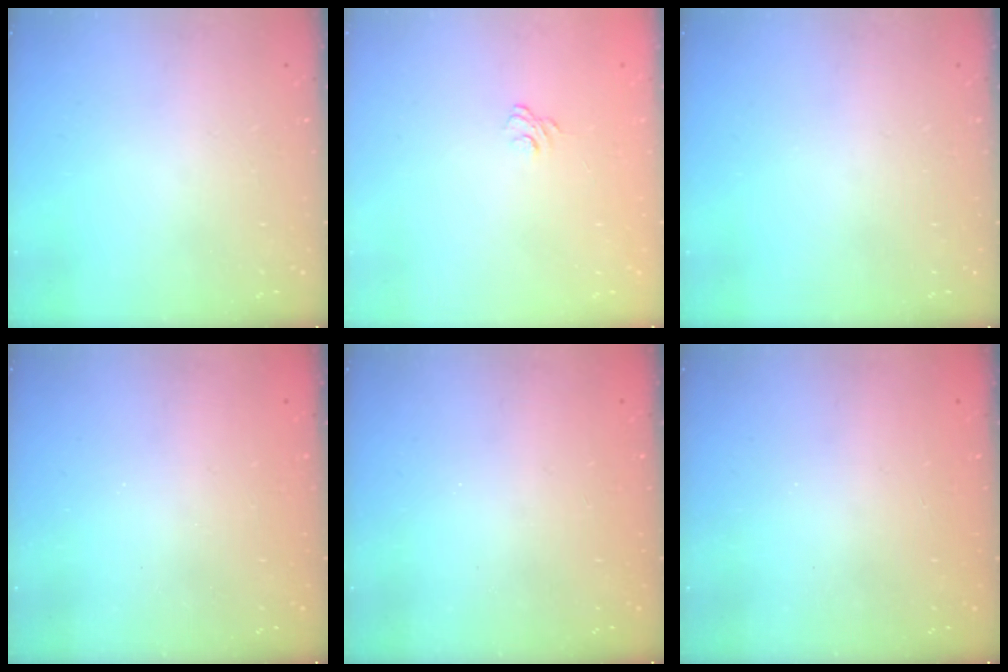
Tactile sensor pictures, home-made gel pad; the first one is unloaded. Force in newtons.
{"total": 3.7, "press": 3.5, "slide": 1.2}
{"total": 0.0}
{"total": 2.6, "press": 2.5, "slide": 0.9}
{"total": 2.3, "press": 2.2, "slide": 0.8}
{"total": 2.3, "press": 2.2, "slide": 0.8}